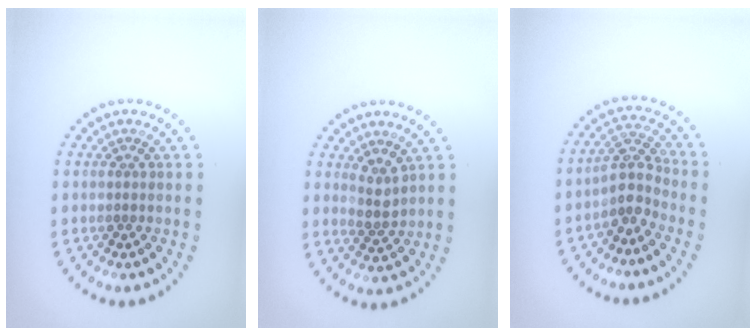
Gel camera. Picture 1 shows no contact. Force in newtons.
{"total": 2.0, "press": 1.5, "slide": 1.3}
{"total": 3.1, "press": 2.4, "slide": 1.9}